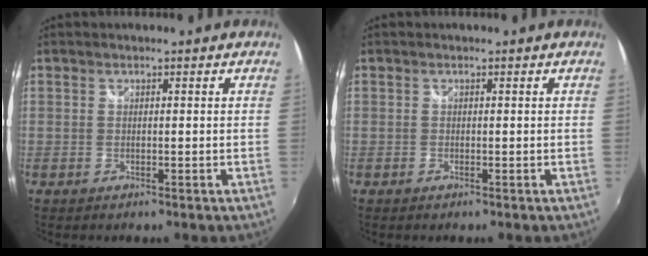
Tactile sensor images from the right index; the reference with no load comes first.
{"total": 0.0}